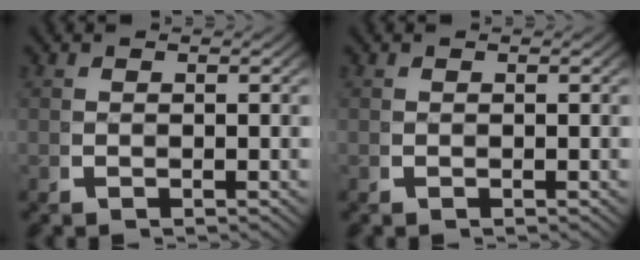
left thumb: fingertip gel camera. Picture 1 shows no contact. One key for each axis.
{"total": 0.0}